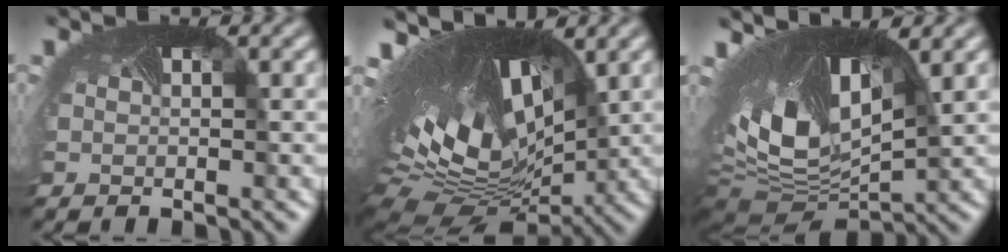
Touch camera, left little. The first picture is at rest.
{"total": 16.8, "force": [1.5, 9.2, 14.0], "torque": [-0.257, -0.003, 0.053]}
{"total": 16.1, "force": [2.3, 7.9, 13.8], "torque": [-0.264, 0.012, 0.064]}